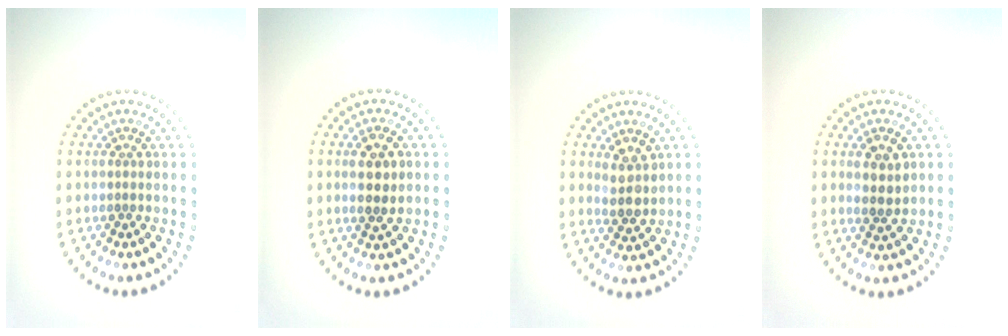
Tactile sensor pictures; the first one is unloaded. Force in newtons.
{"total": 2.8, "press": 2.7, "slide": 0.6}
{"total": 2.2, "press": 2.1, "slide": 0.8}
{"total": 2.5, "press": 2.4, "slide": 0.4}